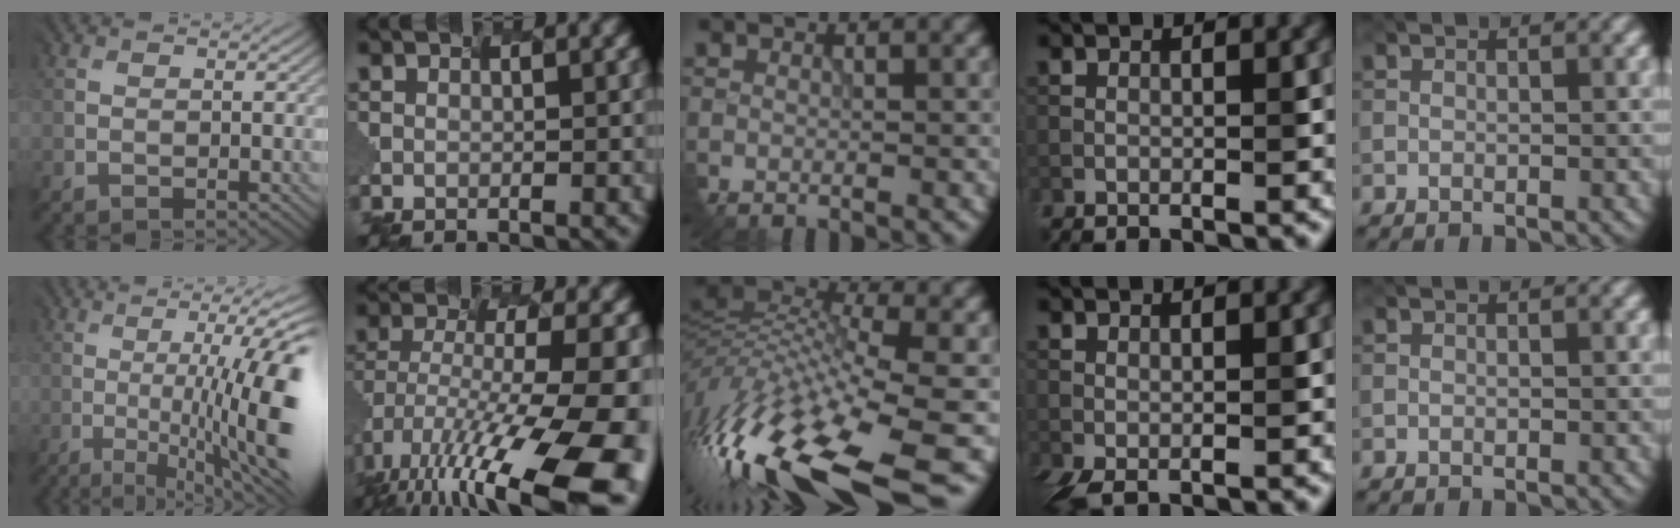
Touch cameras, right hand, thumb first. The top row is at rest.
{"thumb": {"total": 14.3, "force": [-2.4, 3.6, 13.6], "torque": [-0.169, 0.001, -0.022]}, "index": {"total": 15.2, "force": [-8.8, 3.9, 11.7], "torque": [-0.249, -0.025, -0.107]}, "middle": {"total": 14.9, "force": [-6.7, 4.8, 12.5], "torque": [-0.276, 0.003, -0.116]}, "ring": {"total": 1.9, "force": [0.1, 0.7, 1.8], "torque": [-0.039, 0.000, 0.002]}}